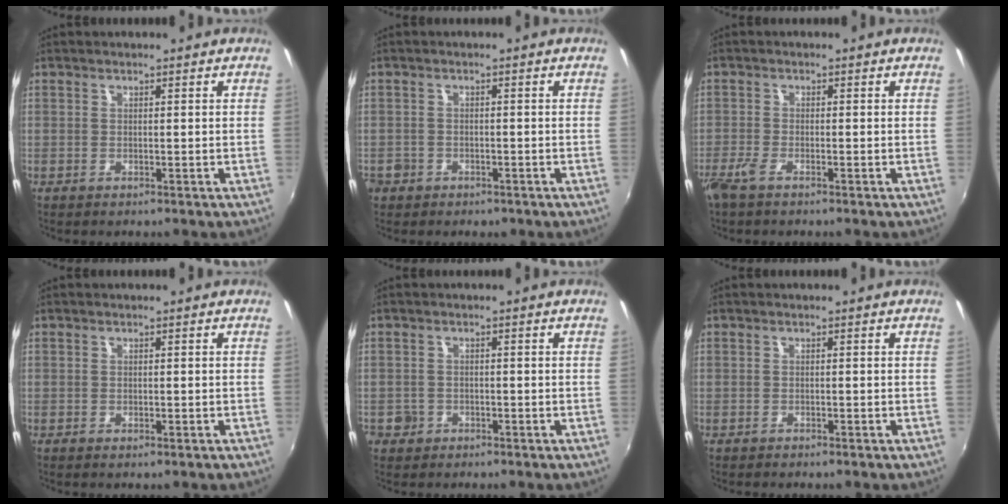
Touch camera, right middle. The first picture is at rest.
{"total": 3.6, "force": [-1.7, 3.0, 1.0], "torque": [-0.031, -0.002, -0.026]}
{"total": 2.8, "force": [-2.1, 0.7, 1.7], "torque": [-0.045, -0.006, -0.045]}
{"total": 0.7, "force": [-0.4, 0.3, 0.4], "torque": [-0.007, -0.001, -0.006]}
{"total": 2.7, "force": [-1.2, 2.3, 0.5], "torque": [-0.016, 0.000, -0.020]}
{"total": 0.9, "force": [-0.8, 0.2, 0.3], "torque": [-0.010, -0.001, -0.012]}